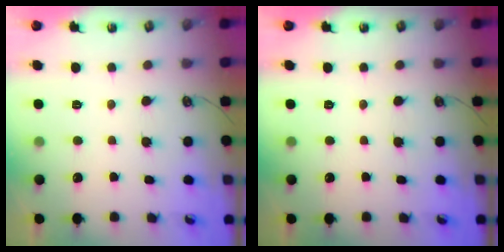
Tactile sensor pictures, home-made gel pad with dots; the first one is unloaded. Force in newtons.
{"total": 0.0}